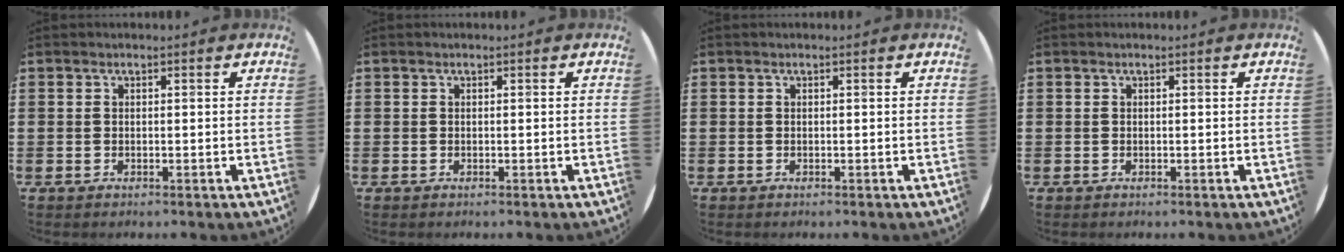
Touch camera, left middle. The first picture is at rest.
{"total": 0.0}
{"total": 0.0}
{"total": 0.0}